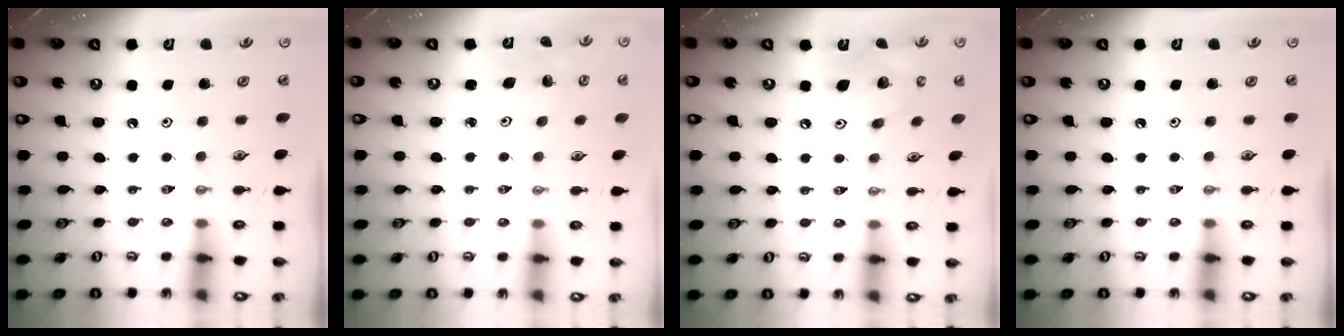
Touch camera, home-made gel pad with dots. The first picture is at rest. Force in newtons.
{"total": 3.6, "press": 3.6, "slide": 0.3}
{"total": 13.9, "press": 13.7, "slide": 2.4}
{"total": 0.0}